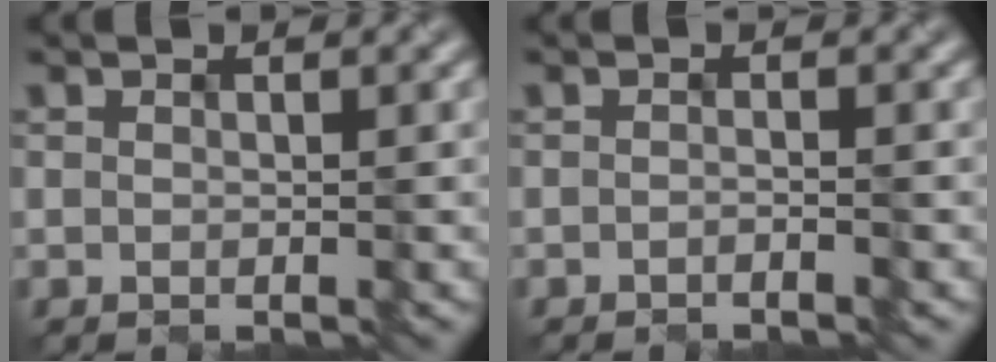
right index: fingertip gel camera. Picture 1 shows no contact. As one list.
[{"total": 0.9, "force": [-0.8, 0.0, 0.3], "torque": [-0.006, 0.002, -0.016]}]